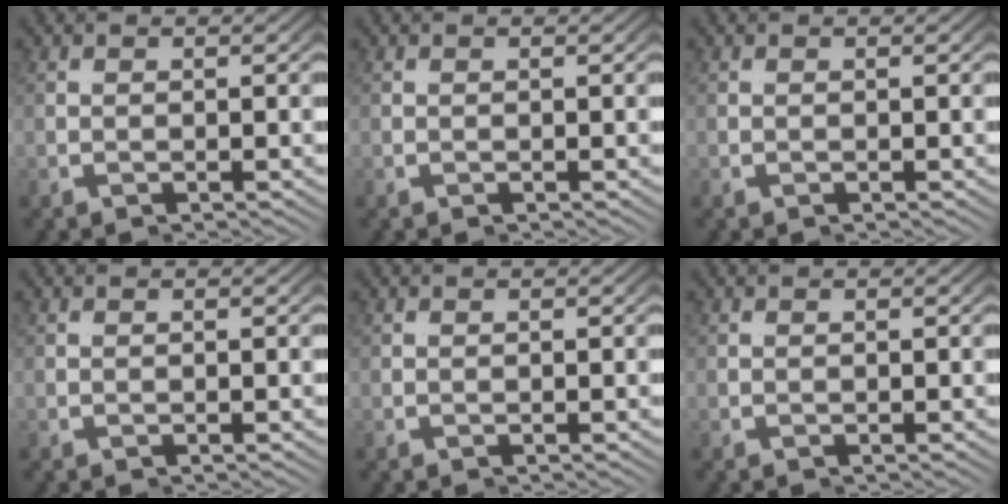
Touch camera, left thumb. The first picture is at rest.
{"total": 0.0}
{"total": 0.0}
{"total": 0.0}
{"total": 0.0}
{"total": 0.0}